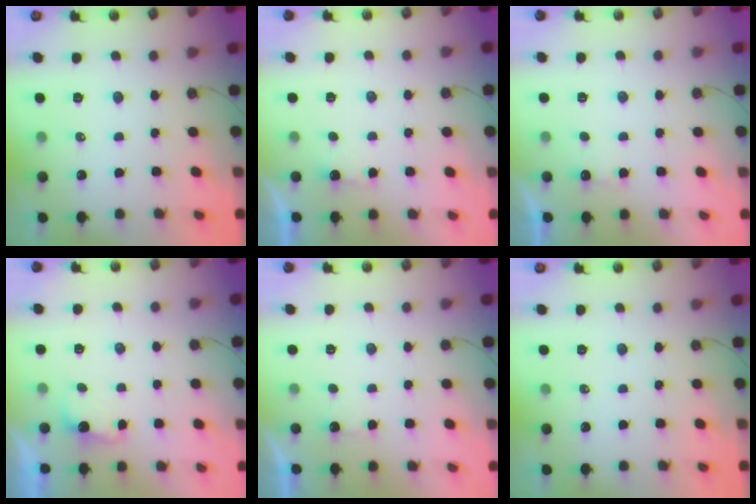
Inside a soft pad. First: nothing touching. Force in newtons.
{"total": 1.3, "press": 1.0, "slide": 0.8}
{"total": 1.9, "press": 1.8, "slide": 0.8}
{"total": 2.7, "press": 2.5, "slide": 0.9}
{"total": 1.0, "press": 0.7, "slide": 0.6}
{"total": 0.0}